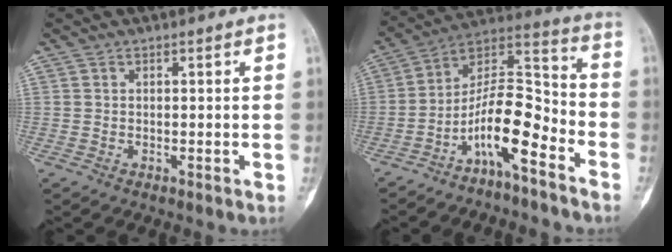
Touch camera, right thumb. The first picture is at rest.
{"total": 13.0, "force": [-7.0, 4.2, 10.1], "torque": [-0.180, 0.096, -0.126]}